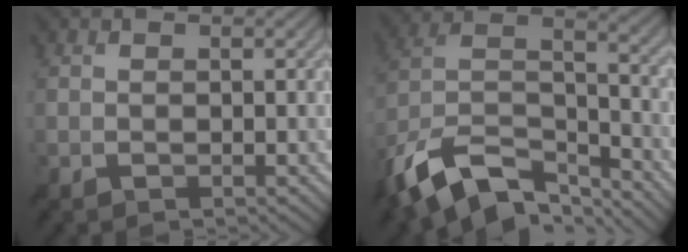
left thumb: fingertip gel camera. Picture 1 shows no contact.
{"total": 14.7, "force": [-10.1, 6.9, 8.3], "torque": [-0.212, -0.007, -0.180]}